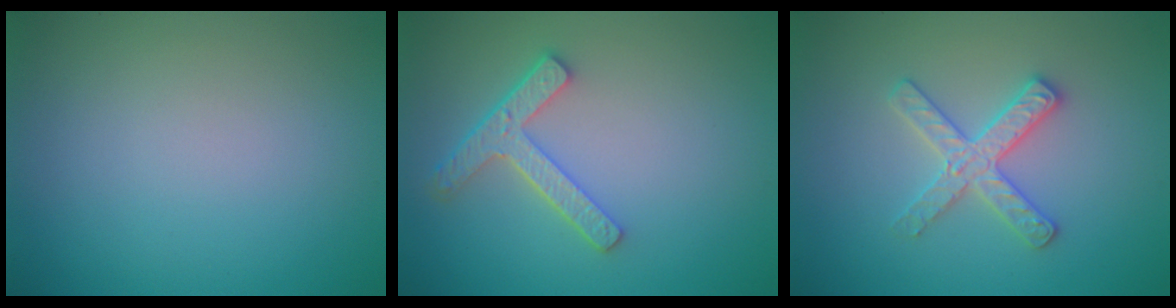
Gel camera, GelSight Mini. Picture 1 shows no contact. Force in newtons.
{"total": 3.8, "press": 2.9, "slide": 2.4}
{"total": 2.8, "press": 2.8, "slide": 0.3}